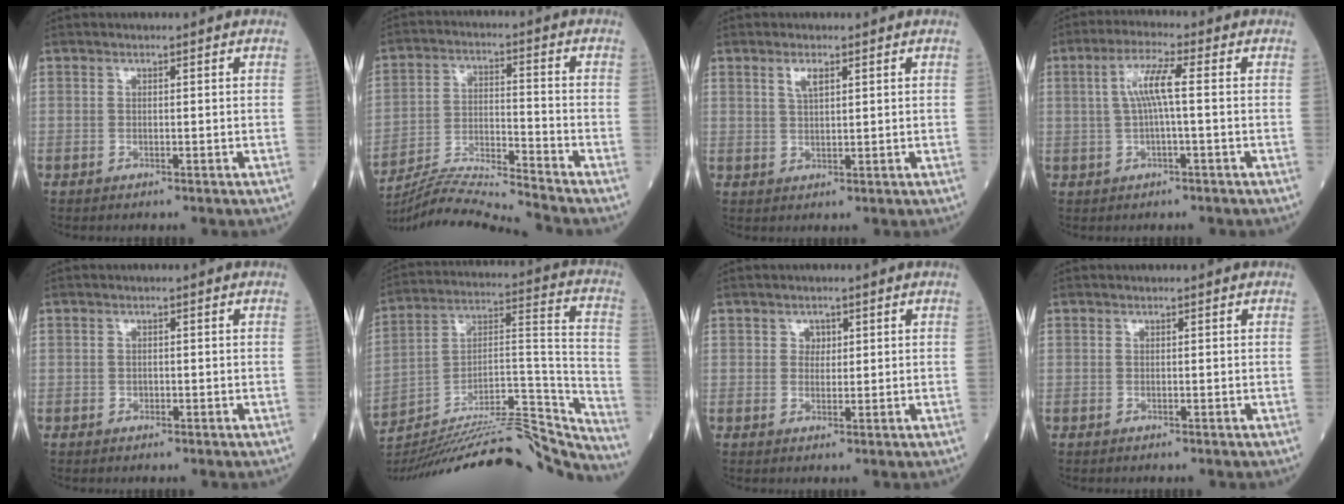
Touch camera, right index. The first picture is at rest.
{"total": 11.6, "force": [-11.1, -2.7, 2.1], "torque": [-0.040, 0.007, -0.205]}
{"total": 2.3, "force": [1.4, 0.7, 1.7], "torque": [-0.040, 0.003, 0.031]}
{"total": 5.5, "force": [0.4, 0.4, 5.5], "torque": [-0.110, 0.015, 0.008]}
{"total": 0.6, "force": [-0.2, 0.5, 0.2], "torque": [-0.004, 0.002, -0.005]}
{"total": 32.0, "force": [-29.6, 3.1, 11.7], "torque": [-0.149, 0.010, -0.438]}
{"total": 1.6, "force": [0.7, 1.3, 0.7], "torque": [-0.005, -0.001, 0.009]}
{"total": 0.0}